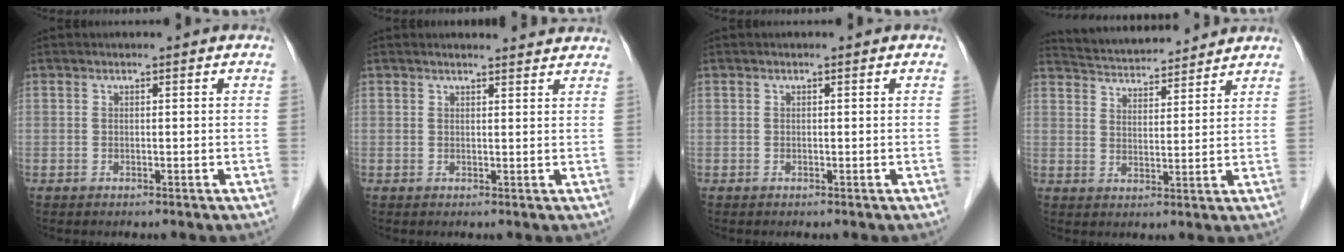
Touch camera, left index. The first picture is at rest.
{"total": 5.4, "force": [5.2, 0.6, 1.1], "torque": [-0.014, 0.008, 0.049]}
{"total": 0.0}
{"total": 10.8, "force": [10.4, 1.4, 2.5], "torque": [-0.049, 0.020, 0.163]}